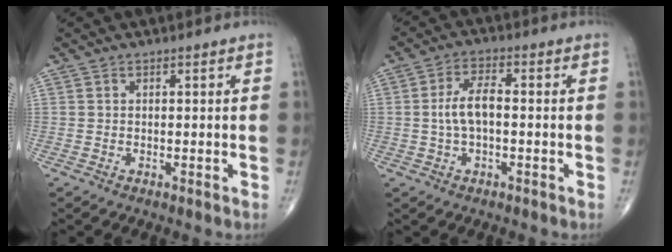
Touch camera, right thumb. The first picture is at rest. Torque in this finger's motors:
{"motor_torque": [-0.11, -0.11, 0.45, -0.18, 0.11]}